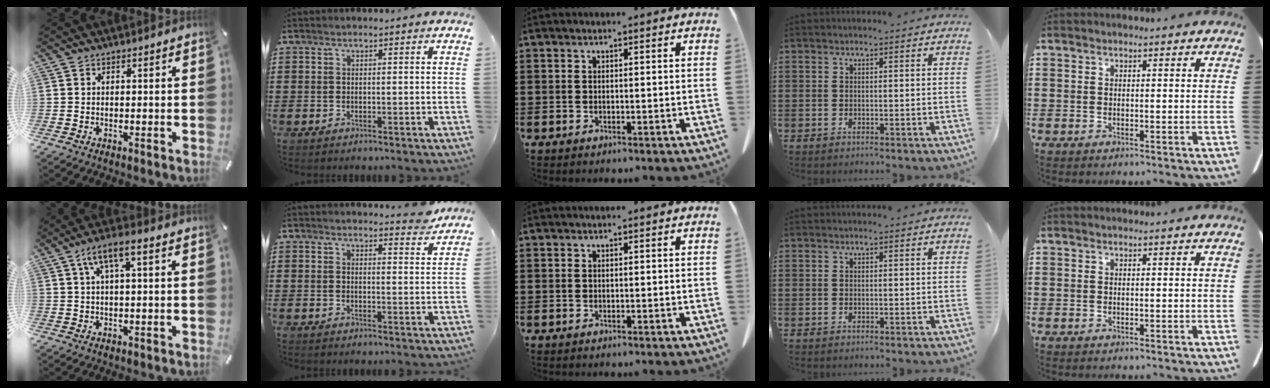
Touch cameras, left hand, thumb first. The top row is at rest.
{"thumb": {"total": 6.4, "force": [1.8, 1.7, 5.9], "torque": [-0.113, 0.005, 0.032]}, "index": {"total": 3.7, "force": [3.6, 0.1, 1.0], "torque": [-0.013, -0.015, 0.064]}}